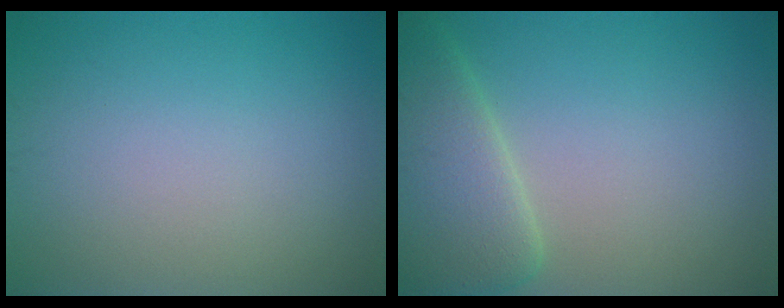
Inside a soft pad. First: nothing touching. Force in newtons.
{"total": 6.2, "press": 6.2, "slide": 0.2}